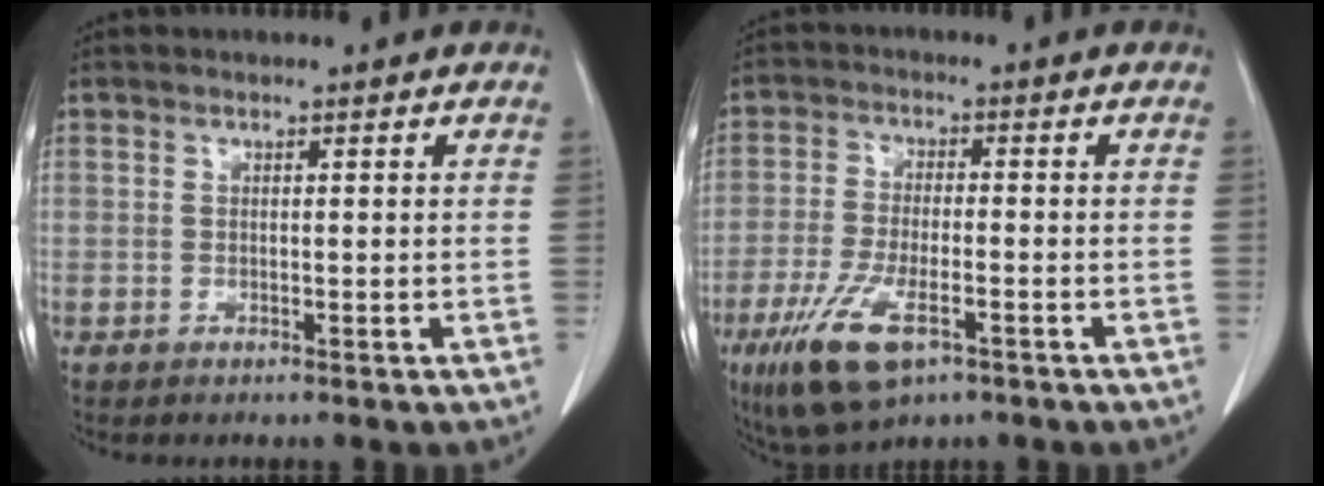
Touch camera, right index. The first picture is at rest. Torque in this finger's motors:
{"motor_torque": [1.32, -0.81, 0.55, 0.19]}